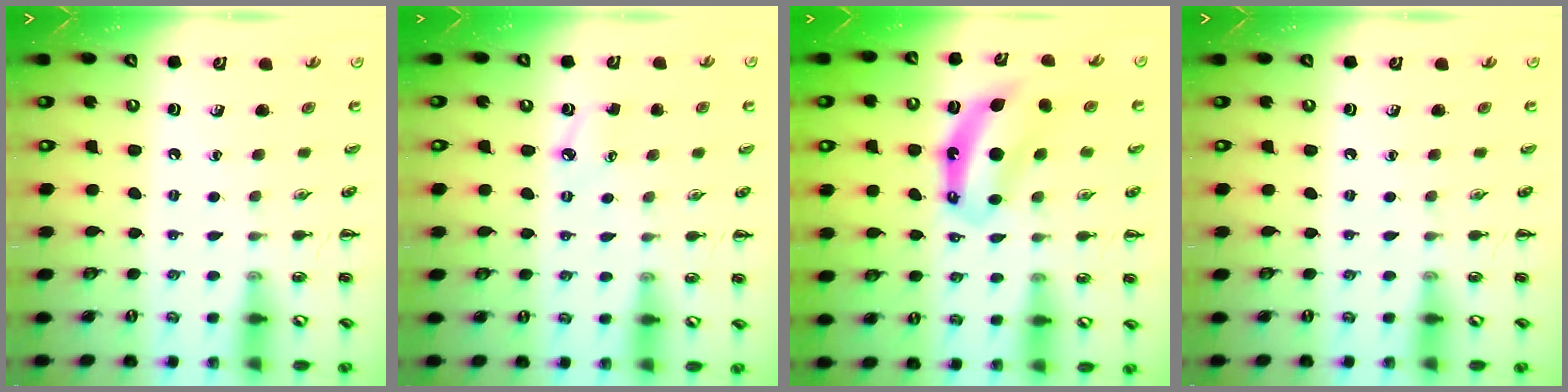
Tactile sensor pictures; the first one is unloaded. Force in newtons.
{"total": 4.1, "press": 3.9, "slide": 1.5}
{"total": 8.3, "press": 8.1, "slide": 1.7}
{"total": 0.0}